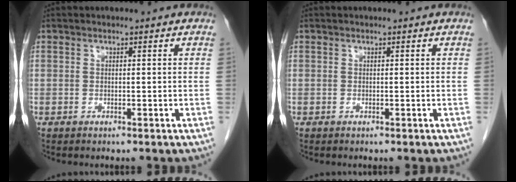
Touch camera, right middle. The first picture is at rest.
{"total": 0.0}